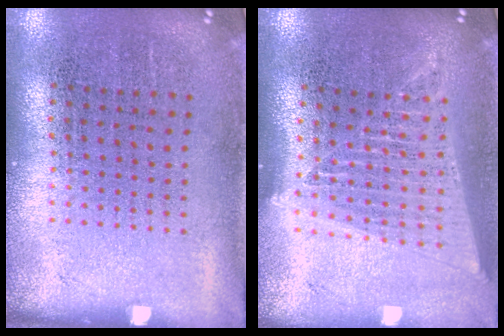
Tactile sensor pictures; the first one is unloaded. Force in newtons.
{"total": 1.7, "press": 1.6, "slide": 0.7}